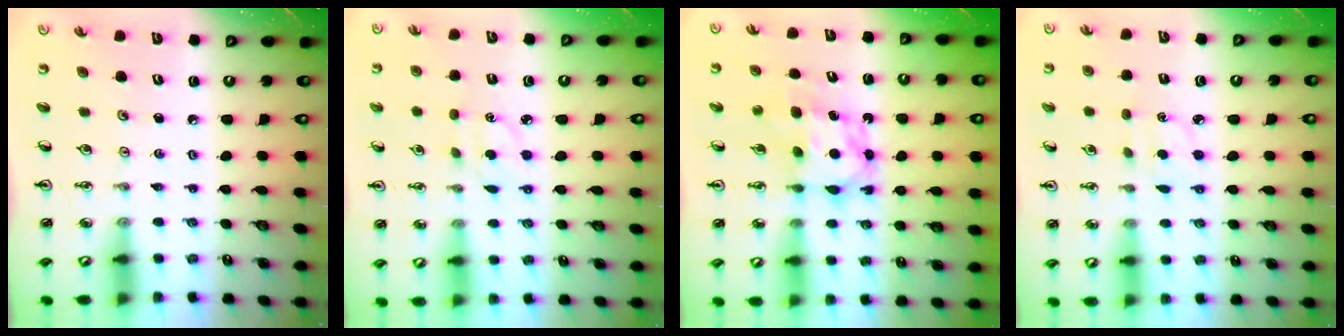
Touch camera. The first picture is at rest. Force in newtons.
{"total": 3.6, "press": 3.5, "slide": 0.7}
{"total": 6.5, "press": 6.5, "slide": 0.5}
{"total": 2.7, "press": 2.6, "slide": 0.9}